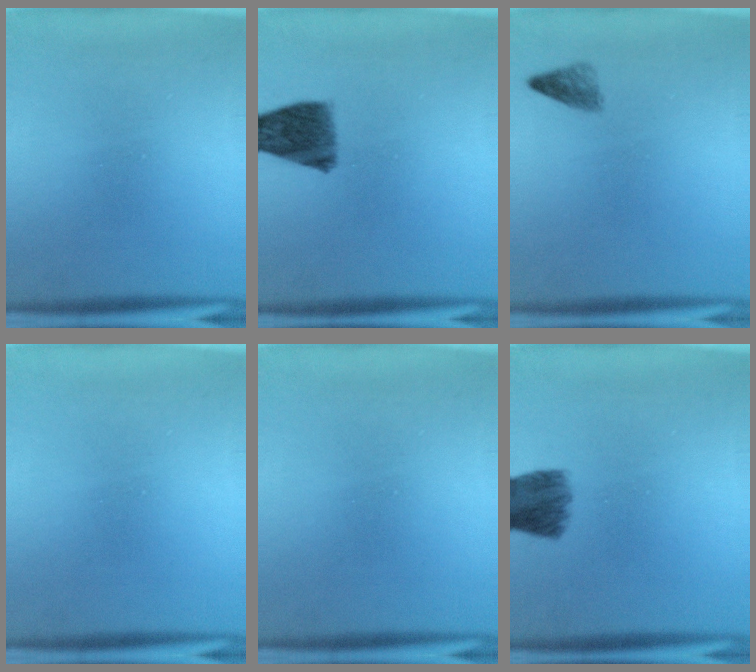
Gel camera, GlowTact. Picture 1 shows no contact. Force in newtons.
{"total": 8.3}
{"total": 1.7}
{"total": 0.0}
{"total": 0.0}
{"total": 7.5}